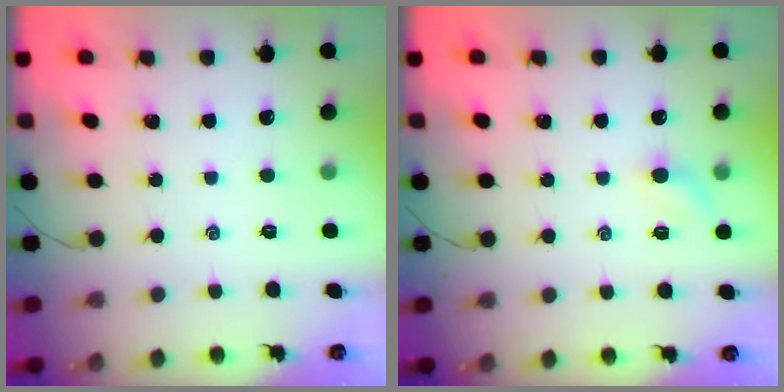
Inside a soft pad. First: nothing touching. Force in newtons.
{"total": 4.9, "press": 4.8, "slide": 1.3}